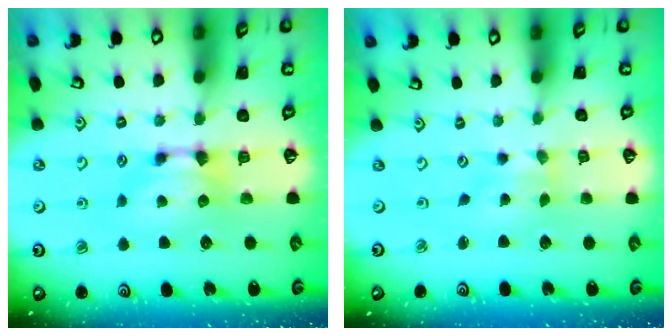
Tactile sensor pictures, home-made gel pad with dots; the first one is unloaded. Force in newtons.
{"total": 2.4, "press": 2.2, "slide": 1.0}